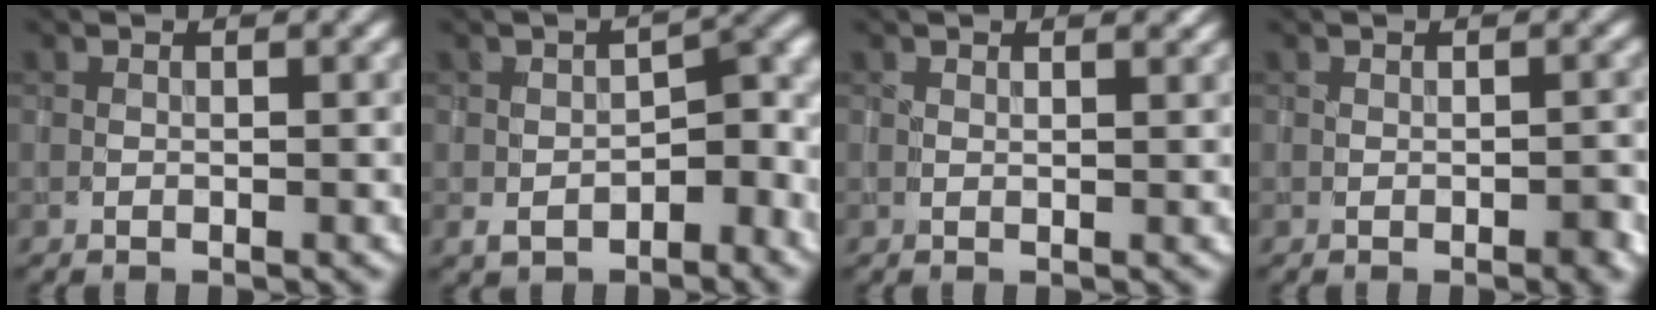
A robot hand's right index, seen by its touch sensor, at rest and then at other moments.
{"total": 5.6, "force": [-2.1, 3.3, 3.9], "torque": [-0.049, 0.000, -0.036]}
{"total": 1.0, "force": [0.9, 0.3, 0.4], "torque": [-0.011, -0.005, 0.012]}
{"total": 1.3, "force": [-0.4, 0.6, 1.1], "torque": [-0.018, -0.003, -0.005]}